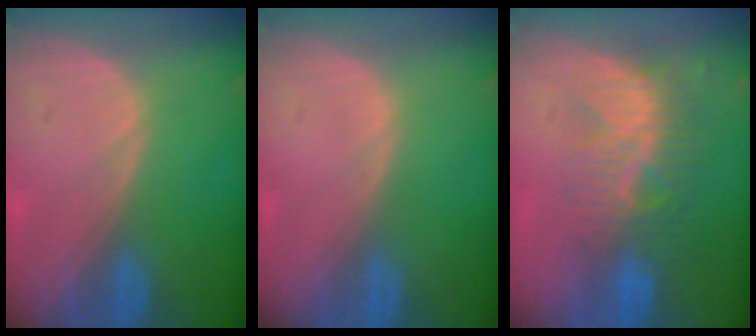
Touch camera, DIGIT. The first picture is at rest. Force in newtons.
{"total": 0.0}
{"total": 8.4, "press": 7.6, "slide": 3.5}